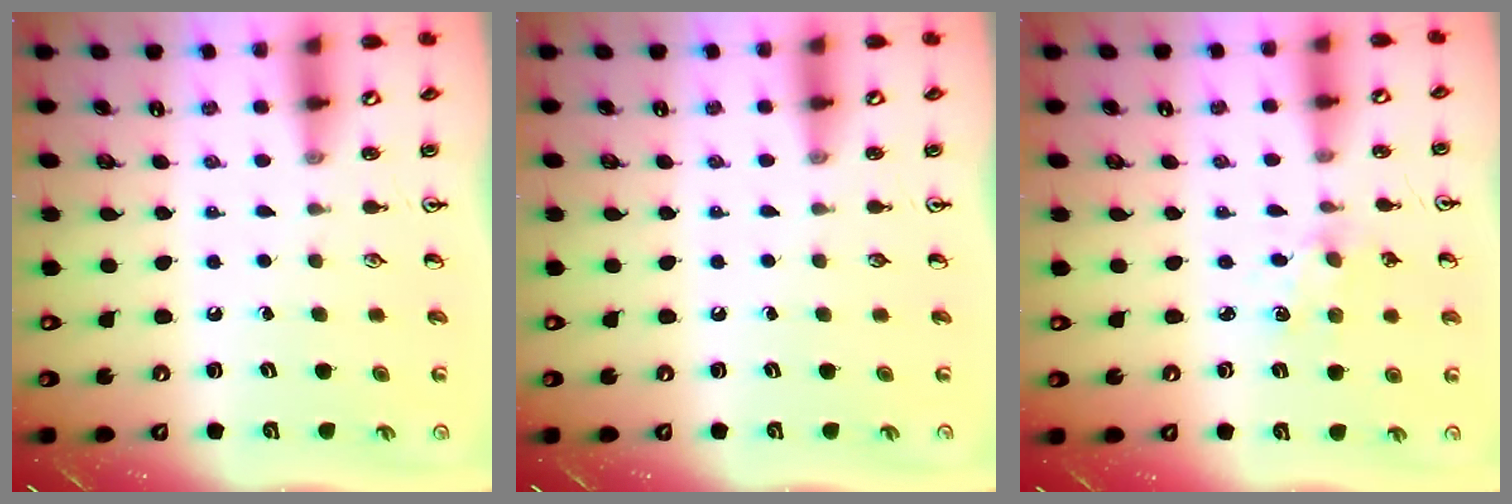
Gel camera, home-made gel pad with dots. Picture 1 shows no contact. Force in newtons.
{"total": 0.0}
{"total": 2.3, "press": 2.3, "slide": 0.3}